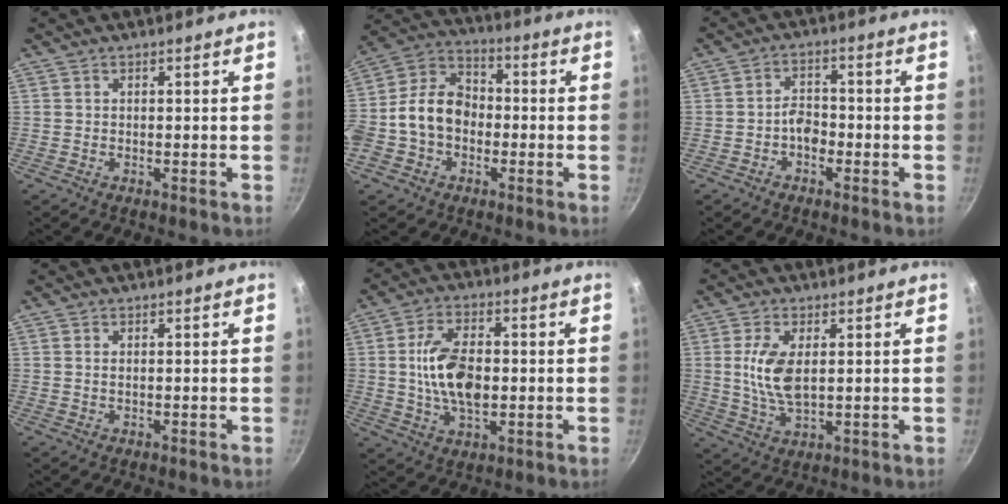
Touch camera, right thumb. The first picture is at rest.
{"total": 14.6, "force": [-2.4, 11.1, 9.2], "torque": [-0.136, 0.048, -0.059]}
{"total": 3.8, "force": [-1.8, 2.6, 2.2], "torque": [-0.018, 0.024, -0.033]}
{"total": 0.8, "force": [0.2, 0.4, 0.6], "torque": [-0.011, 0.000, 0.003]}
{"total": 12.1, "force": [0.0, 6.9, 10.0], "torque": [-0.171, 0.008, -0.003]}
{"total": 8.6, "force": [1.3, 4.3, 7.3], "torque": [-0.143, -0.007, 0.028]}